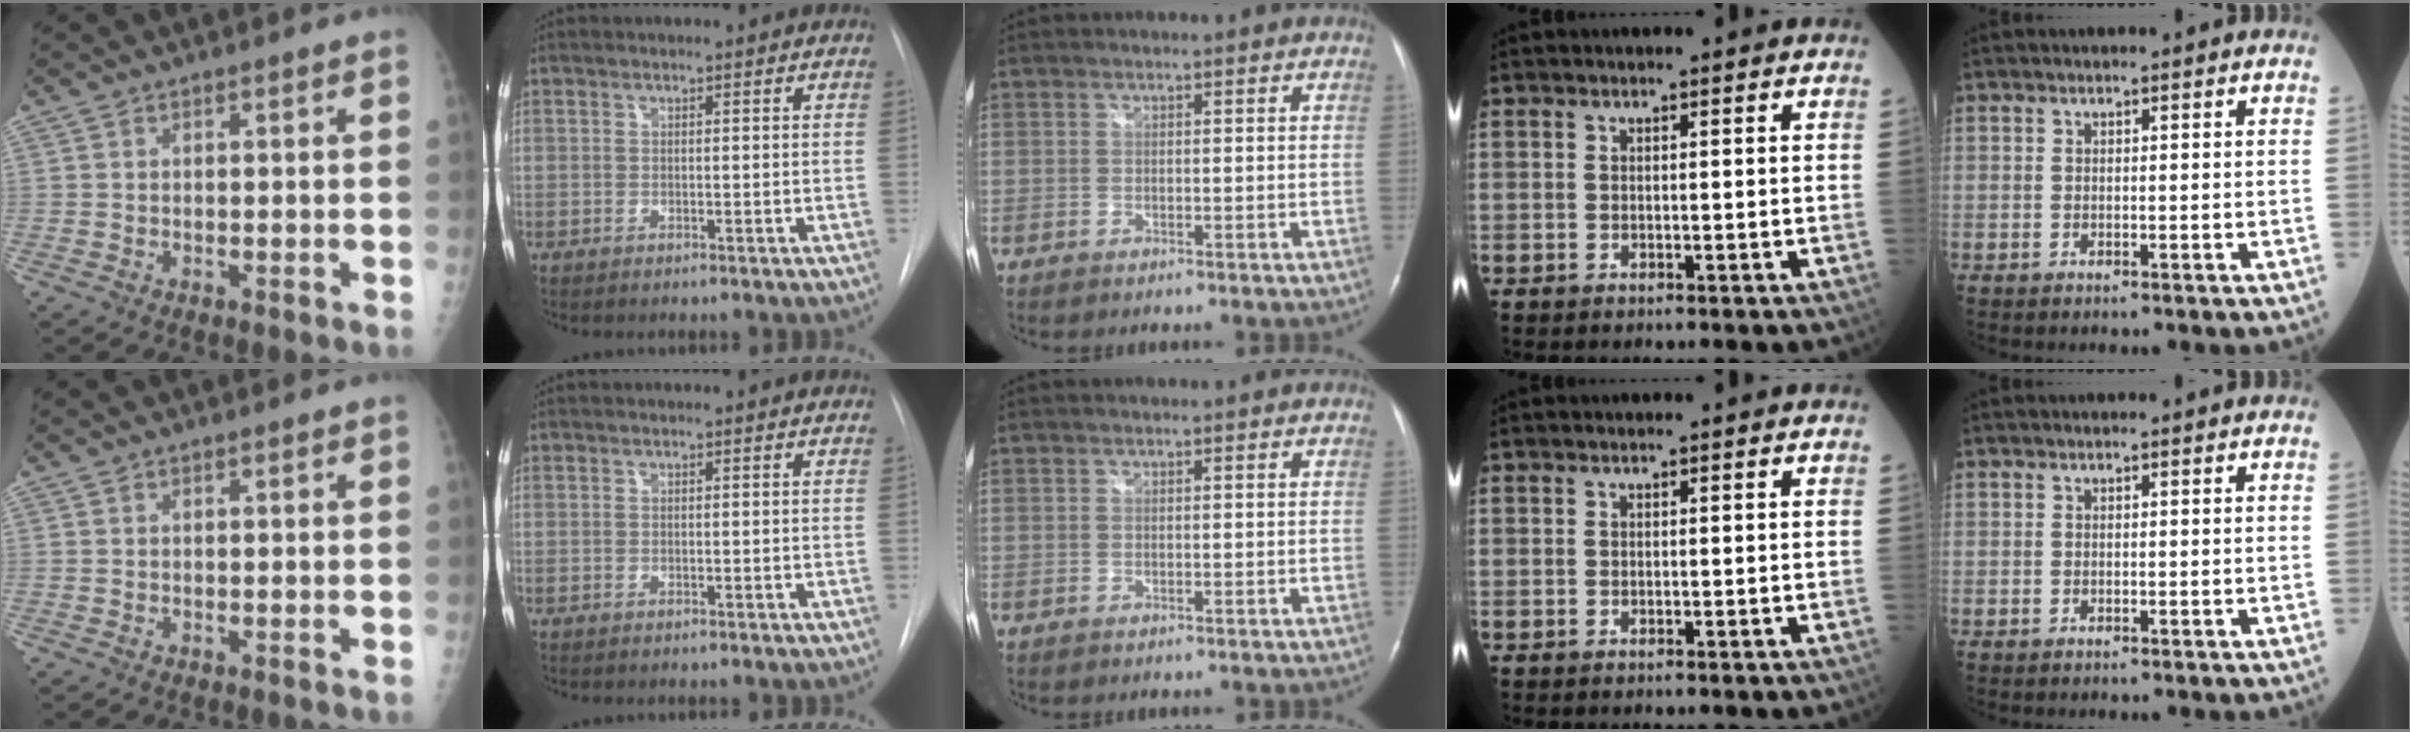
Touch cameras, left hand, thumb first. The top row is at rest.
{}